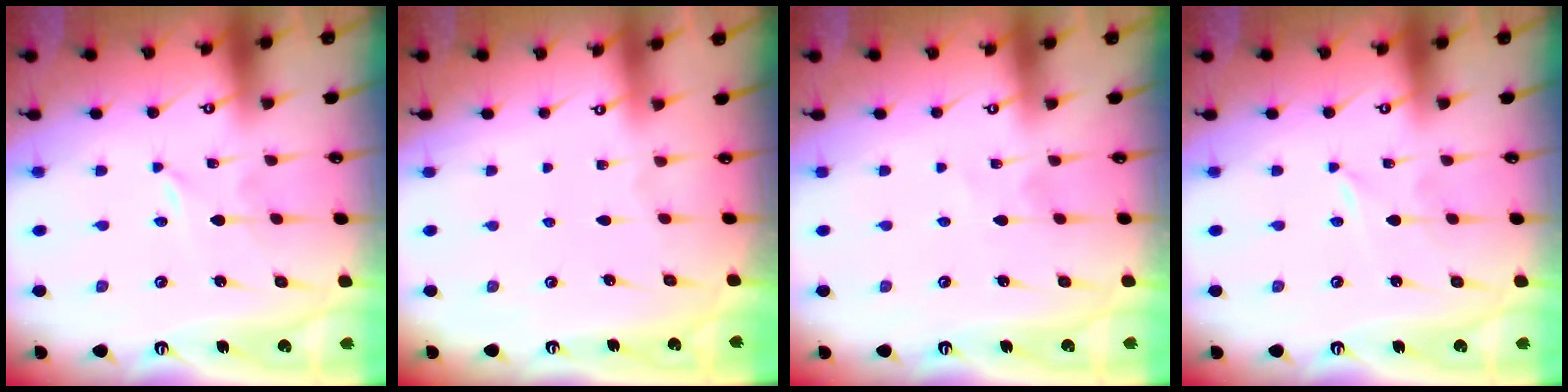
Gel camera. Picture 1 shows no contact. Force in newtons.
{"total": 0.0}
{"total": 2.2, "press": 2.2, "slide": 0.3}
{"total": 0.0}